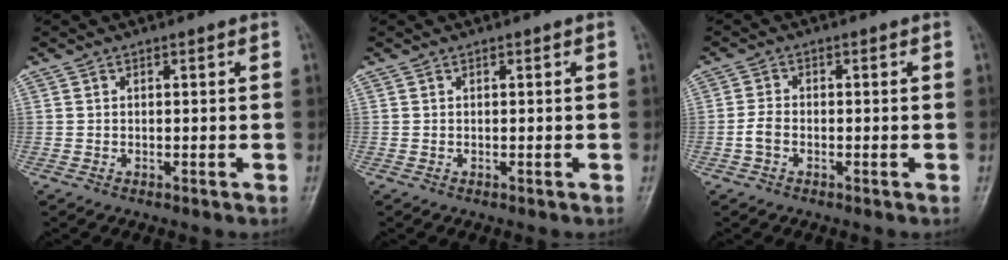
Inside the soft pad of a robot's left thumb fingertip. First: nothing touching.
{"total": 0.0}
{"total": 2.7, "force": [-1.0, 1.8, 1.7], "torque": [-0.038, 0.009, -0.025]}